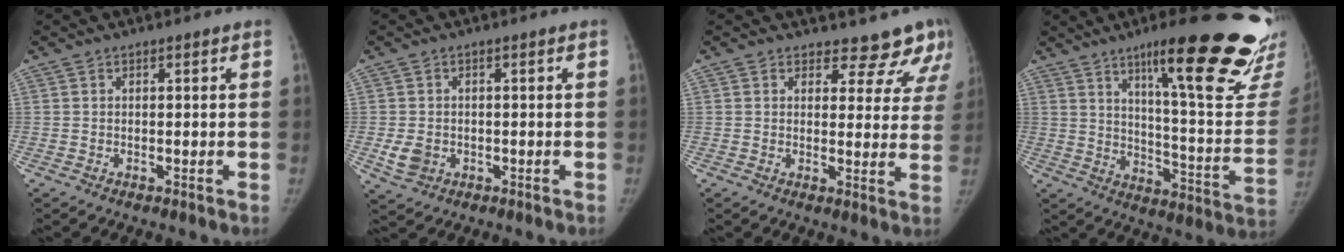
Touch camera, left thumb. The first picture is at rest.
{"total": 3.8, "force": [-0.7, 3.1, 2.1], "torque": [-0.034, -0.002, -0.007]}
{"total": 9.6, "force": [8.5, 4.2, 1.3], "torque": [0.036, -0.052, 0.078]}
{"total": 29.8, "force": [19.4, 5.2, 22.0], "torque": [-0.240, -0.099, 0.273]}